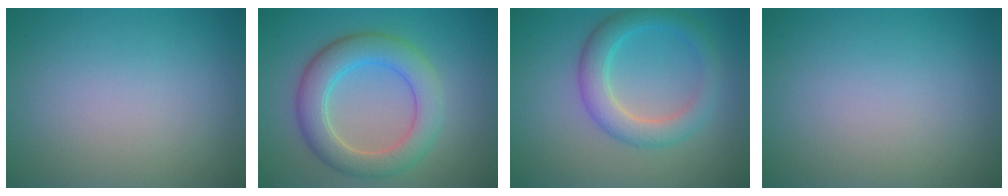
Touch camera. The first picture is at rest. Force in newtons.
{"total": 5.7, "press": 5.6, "slide": 0.5}
{"total": 4.0, "press": 4.0, "slide": 0.3}
{"total": 0.0}